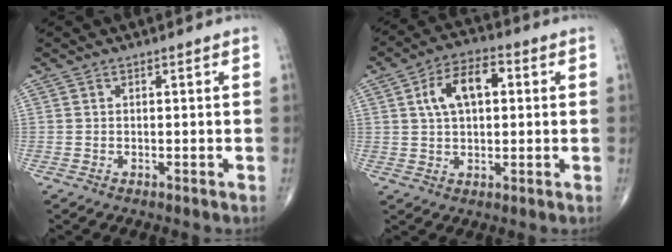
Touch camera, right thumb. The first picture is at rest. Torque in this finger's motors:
{"motor_torque": [0.01, 0.13, 0.44, 0.08, 0.07]}